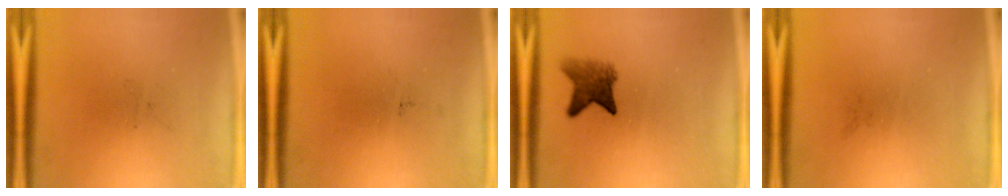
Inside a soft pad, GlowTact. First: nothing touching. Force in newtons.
{"total": 0.0}
{"total": 4.3}
{"total": 0.0}